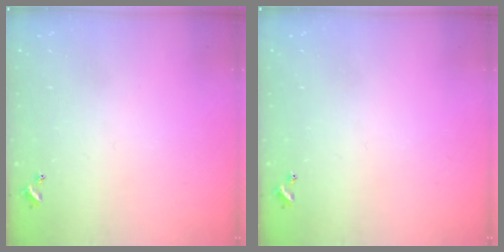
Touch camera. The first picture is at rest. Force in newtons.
{"total": 0.0}